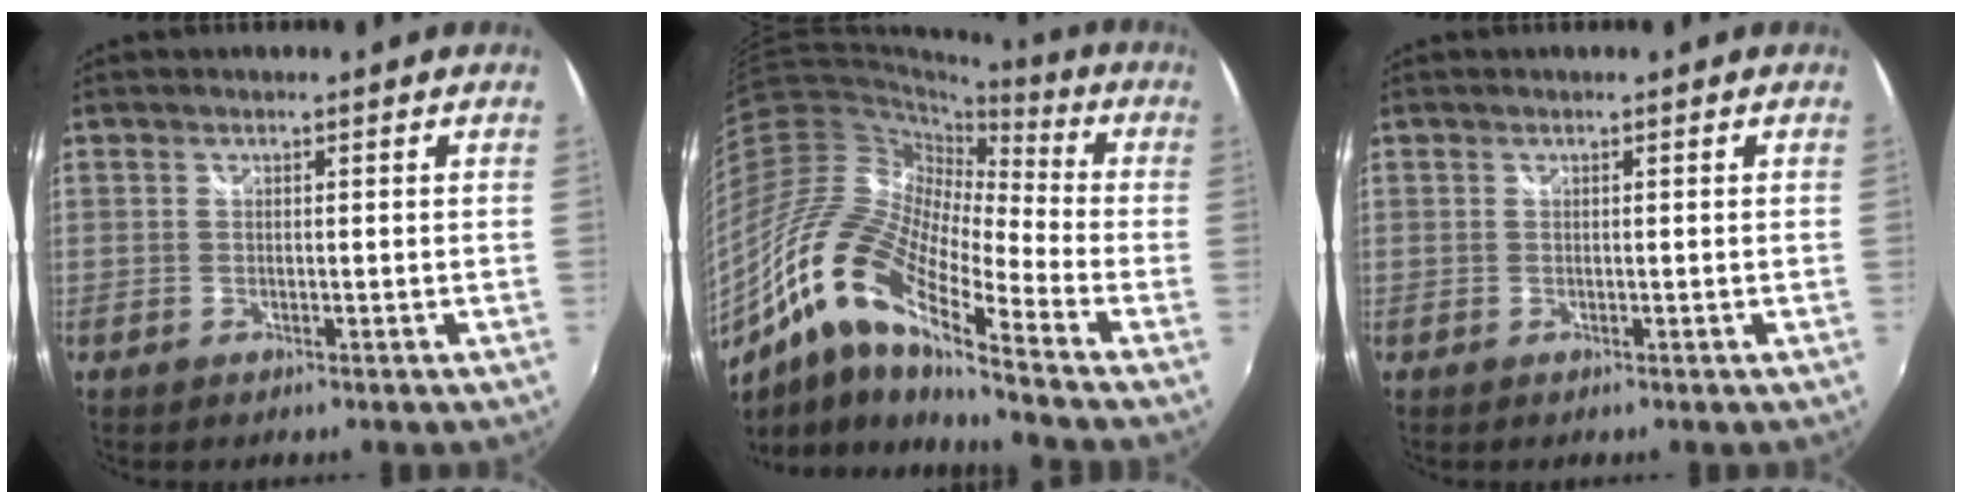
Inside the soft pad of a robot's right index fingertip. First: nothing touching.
{"total": 18.3, "force": [-10.6, 4.5, 14.2], "torque": [-0.258, -0.003, -0.234]}
{"total": 0.0}